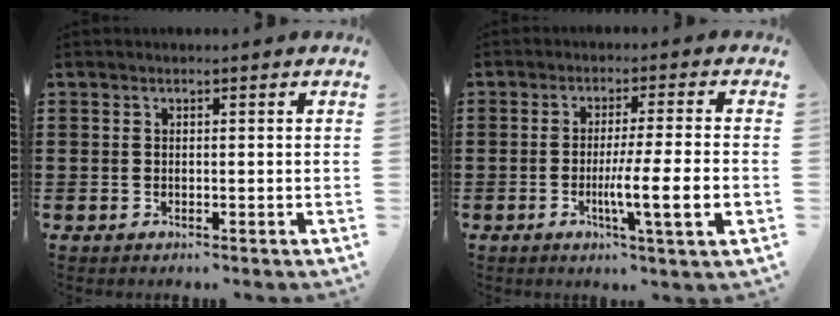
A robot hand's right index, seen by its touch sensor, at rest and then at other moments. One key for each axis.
{"total": 7.8, "fx": -1.9, "fy": -0.2, "fz": 7.6, "tx": -0.125, "ty": -0.015, "tz": -0.033}